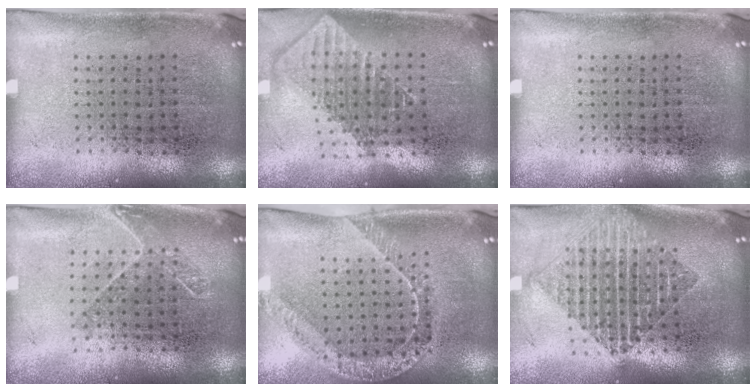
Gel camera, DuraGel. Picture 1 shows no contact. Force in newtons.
{"total": 1.9, "press": 1.5, "slide": 1.2}
{"total": 0.0}
{"total": 1.3, "press": 1.1, "slide": 0.7}
{"total": 1.4, "press": 1.4, "slide": 0.2}
{"total": 2.0, "press": 1.7, "slide": 1.1}